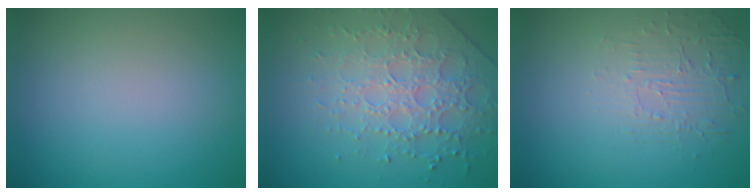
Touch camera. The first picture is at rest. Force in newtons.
{"total": 4.2, "press": 4.1, "slide": 0.7}
{"total": 1.9, "press": 0.8, "slide": 1.7}